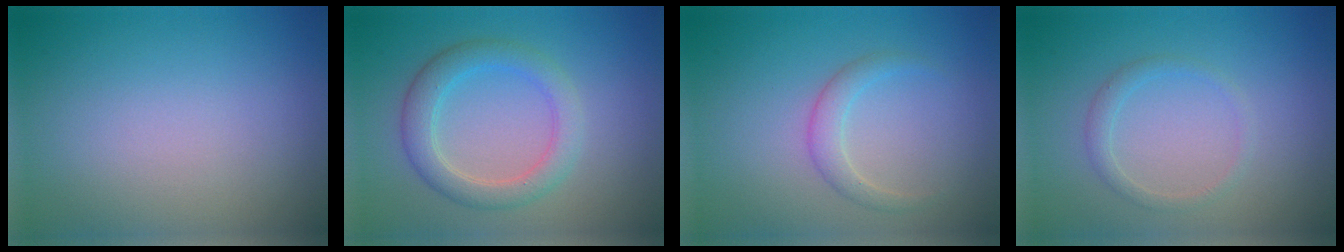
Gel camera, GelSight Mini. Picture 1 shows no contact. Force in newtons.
{"total": 3.5, "press": 3.5, "slide": 0.2}
{"total": 1.7, "press": 1.7, "slide": 0.1}
{"total": 1.3, "press": 1.3, "slide": 0.2}